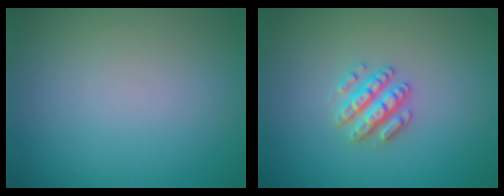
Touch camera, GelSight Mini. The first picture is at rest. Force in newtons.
{"total": 2.6, "press": 2.5, "slide": 0.4}